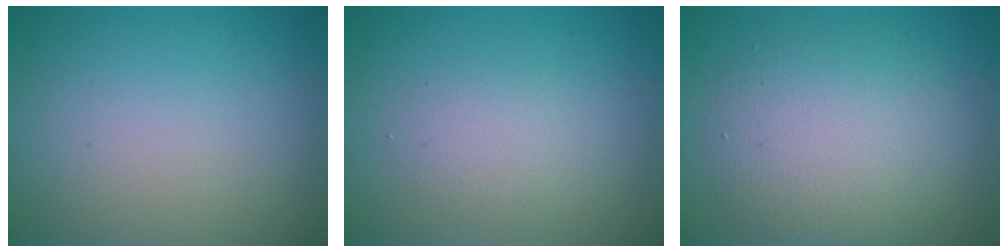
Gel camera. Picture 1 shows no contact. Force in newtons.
{"total": 2.0, "press": 2.0, "slide": 0.2}
{"total": 5.3, "press": 5.3, "slide": 0.5}